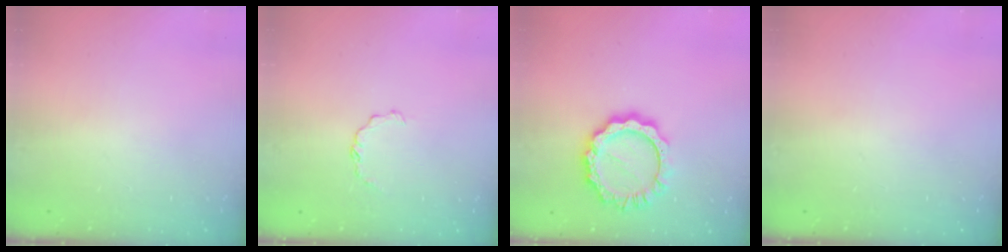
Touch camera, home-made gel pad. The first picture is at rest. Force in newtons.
{"total": 3.3, "press": 3.3, "slide": 0.3}
{"total": 11.7, "press": 11.7, "slide": 1.0}
{"total": 0.0}